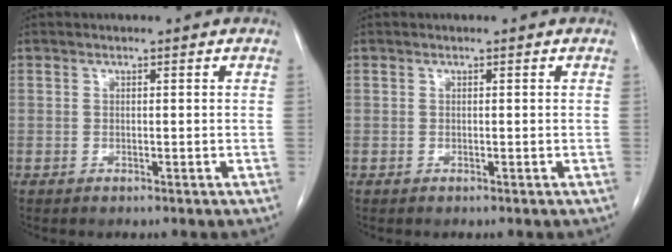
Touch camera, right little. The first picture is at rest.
{"total": 0.0}